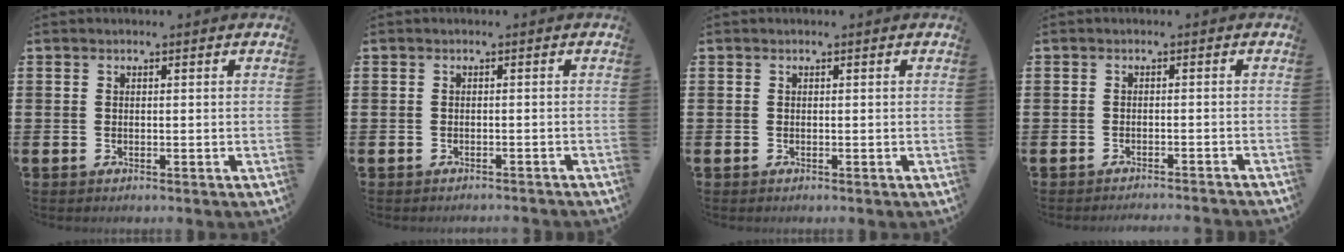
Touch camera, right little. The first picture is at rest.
{"total": 0.6, "force": [-0.6, -0.1, 0.1], "torque": [-0.001, -0.001, -0.013]}
{"total": 0.0}
{"total": 1.1, "force": [-1.1, -0.3, 0.0], "torque": [0.001, 0.003, -0.022]}